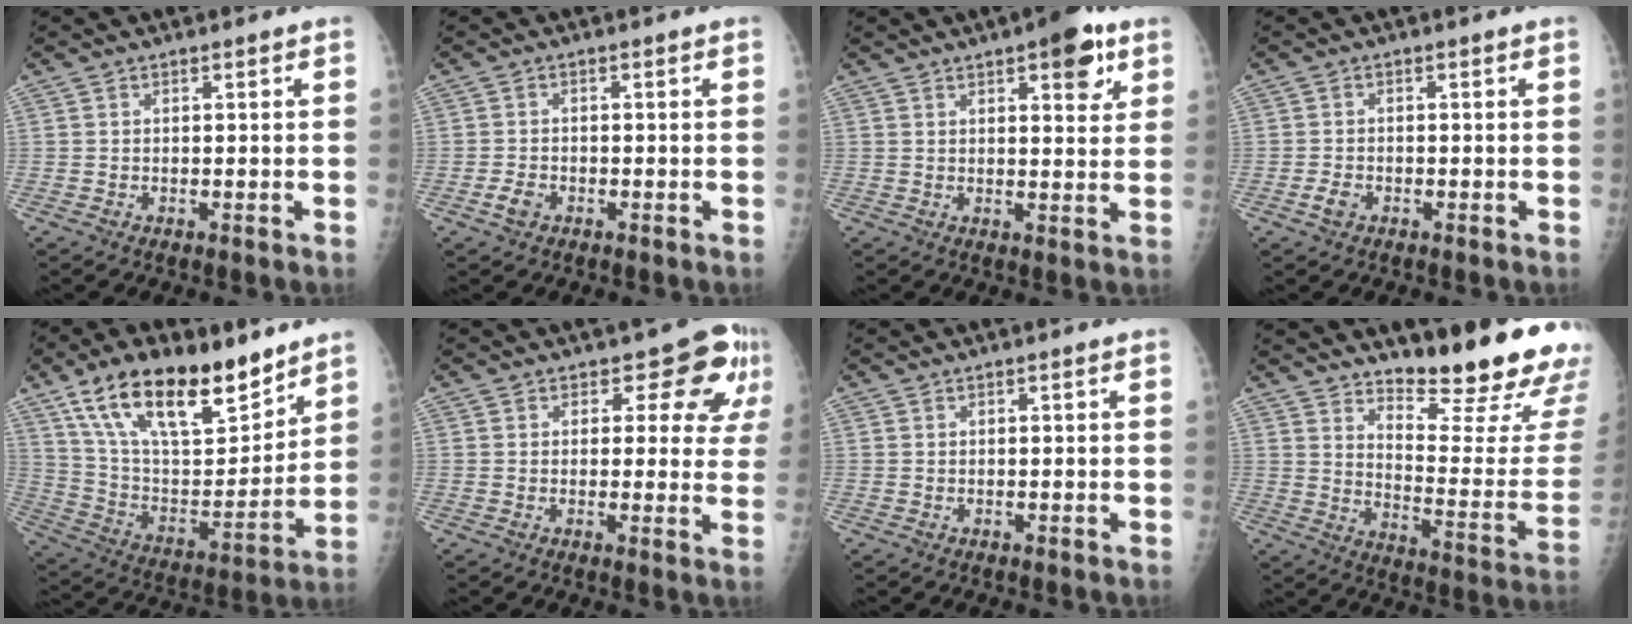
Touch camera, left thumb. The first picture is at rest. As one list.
[{"total": 2.4, "force": [-1.2, 1.7, 1.3], "torque": [-0.023, 0.003, -0.023]}, {"total": 8.5, "force": [4.4, 3.3, 6.4], "torque": [-0.062, -0.015, 0.053]}, {"total": 2.1, "force": [-1.0, 1.5, 1.2], "torque": [-0.019, 0.002, -0.020]}, {"total": 24.1, "force": [15.9, 10.2, 15.0], "torque": [-0.224, -0.049, 0.281]}, {"total": 7.9, "force": [4.4, 5.1, 4.1], "torque": [-0.008, -0.018, 0.037]}, {"total": 0.0}, {"total": 21.2, "force": [16.5, 3.9, 12.6], "torque": [-0.150, -0.144, 0.232]}]